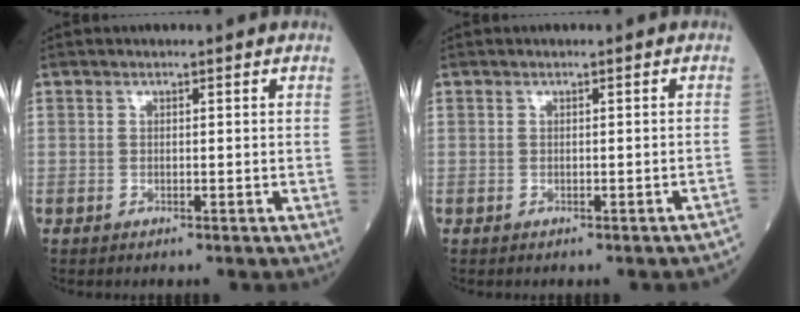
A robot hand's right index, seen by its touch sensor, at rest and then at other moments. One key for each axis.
{"total": 2.0, "fx": -1.8, "fy": 0.1, "fz": 0.9, "tx": -0.007, "ty": 0.003, "tz": -0.019}